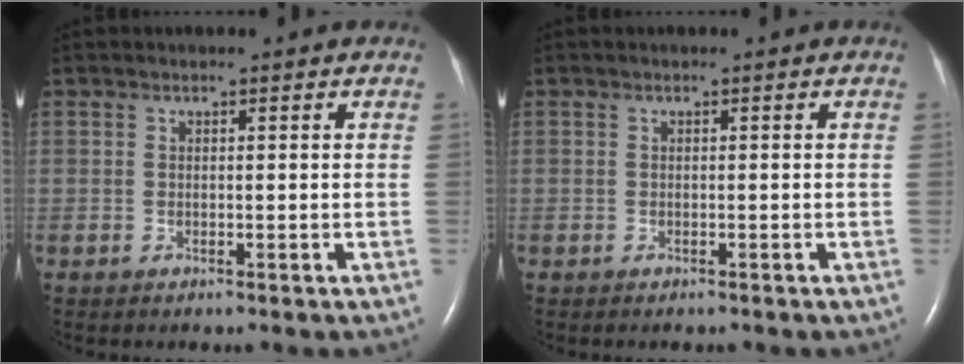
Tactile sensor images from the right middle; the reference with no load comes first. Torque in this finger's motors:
{"motor_torque": [-0.43, 0.10, -0.05, -0.01]}